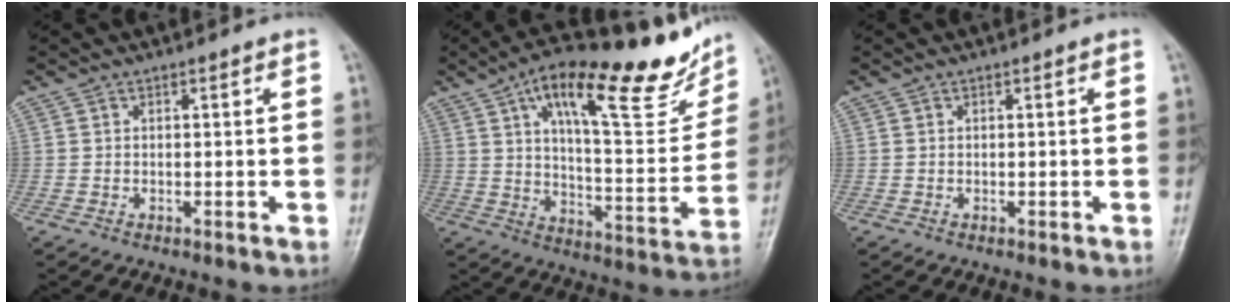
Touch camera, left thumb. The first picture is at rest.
{"total": 24.8, "force": [14.7, 7.6, 18.6], "torque": [-0.231, -0.037, 0.226]}
{"total": 0.0}